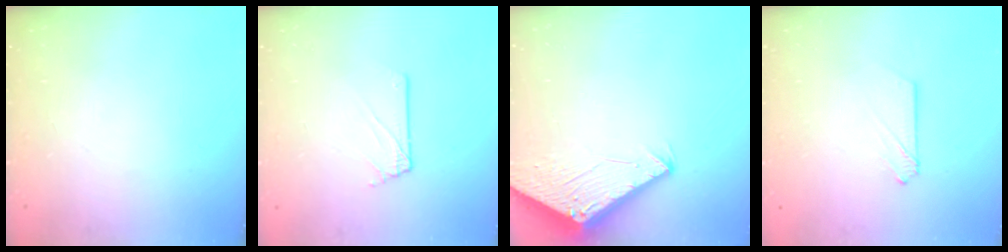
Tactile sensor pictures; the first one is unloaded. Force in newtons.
{"total": 1.4, "press": 1.4, "slide": 0.2}
{"total": 2.9, "press": 2.9, "slide": 0.2}
{"total": 2.2, "press": 2.1, "slide": 0.3}